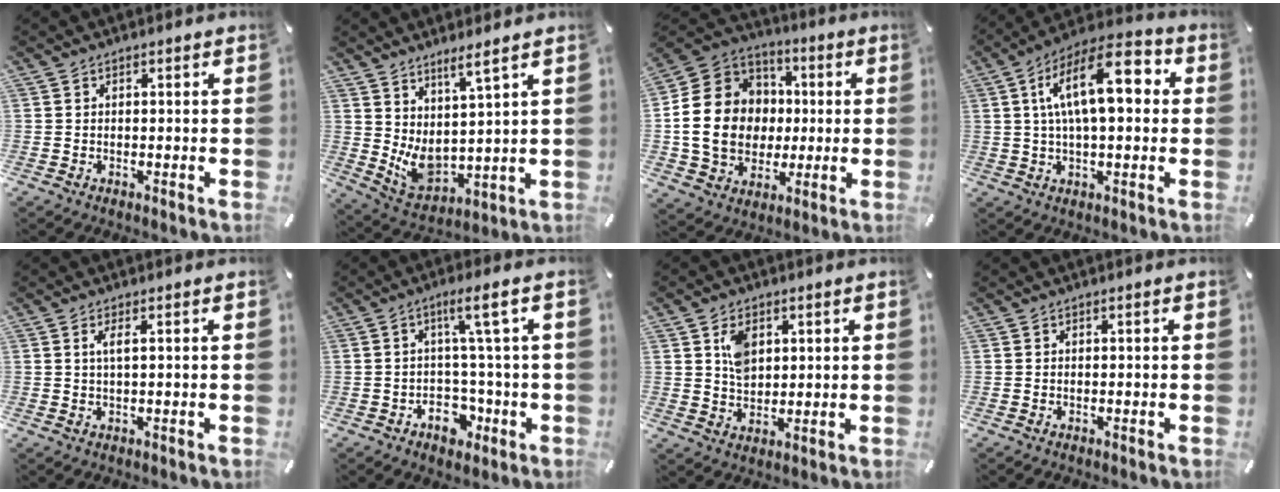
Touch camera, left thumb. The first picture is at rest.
{"total": 7.3, "force": [3.2, 3.6, 5.5], "torque": [-0.115, -0.051, 0.061]}
{"total": 18.0, "force": [-1.2, 15.9, 8.3], "torque": [-0.169, 0.016, -0.018]}
{"total": 16.1, "force": [3.8, 7.0, 14.0], "torque": [-0.230, 0.000, 0.058]}
{"total": 2.5, "force": [0.8, 0.3, 2.4], "torque": [-0.050, 0.001, 0.011]}
{"total": 9.3, "force": [-0.7, 5.4, 7.6], "torque": [-0.107, 0.006, -0.014]}
{"total": 6.1, "force": [2.3, 4.5, 3.4], "torque": [-0.054, -0.002, 0.041]}
{"total": 0.0}